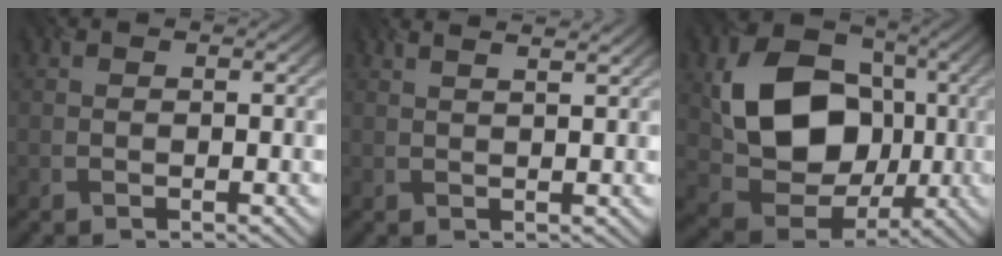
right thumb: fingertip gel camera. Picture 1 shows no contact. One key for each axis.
{"total": 2.4, "fx": 2.1, "fy": 0.4, "fz": 1.0, "tx": -0.007, "ty": 0.023, "tz": 0.012}
{"total": 12.4, "fx": 0.7, "fy": 10.1, "fz": 7.1, "tx": -0.137, "ty": -0.001, "tz": 0.020}